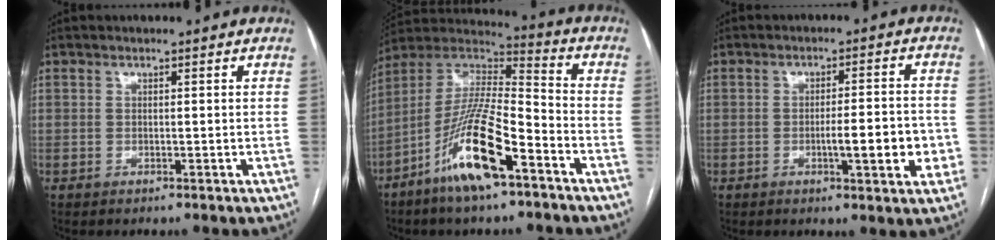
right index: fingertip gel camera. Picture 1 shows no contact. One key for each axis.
{"total": 16.1, "fx": -8.5, "fy": 2.7, "fz": 13.4, "tx": -0.266, "ty": -0.009, "tz": -0.154}
{"total": 7.8, "fx": -2.0, "fy": 1.2, "fz": 7.4, "tx": -0.104, "ty": 0.003, "tz": -0.027}